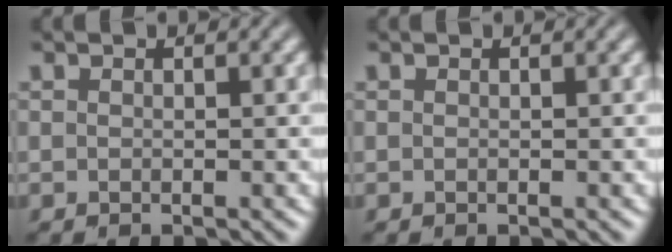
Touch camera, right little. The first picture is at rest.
{"total": 0.0}